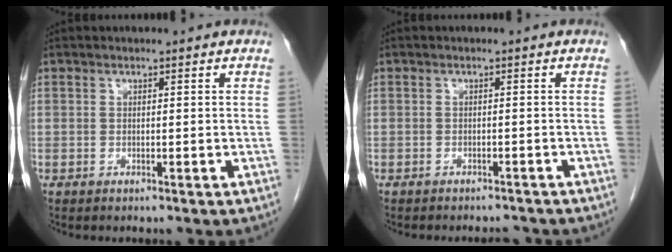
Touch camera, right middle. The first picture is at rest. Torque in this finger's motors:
{"motor_torque": [0.22, 0.20, 0.00, 0.00]}